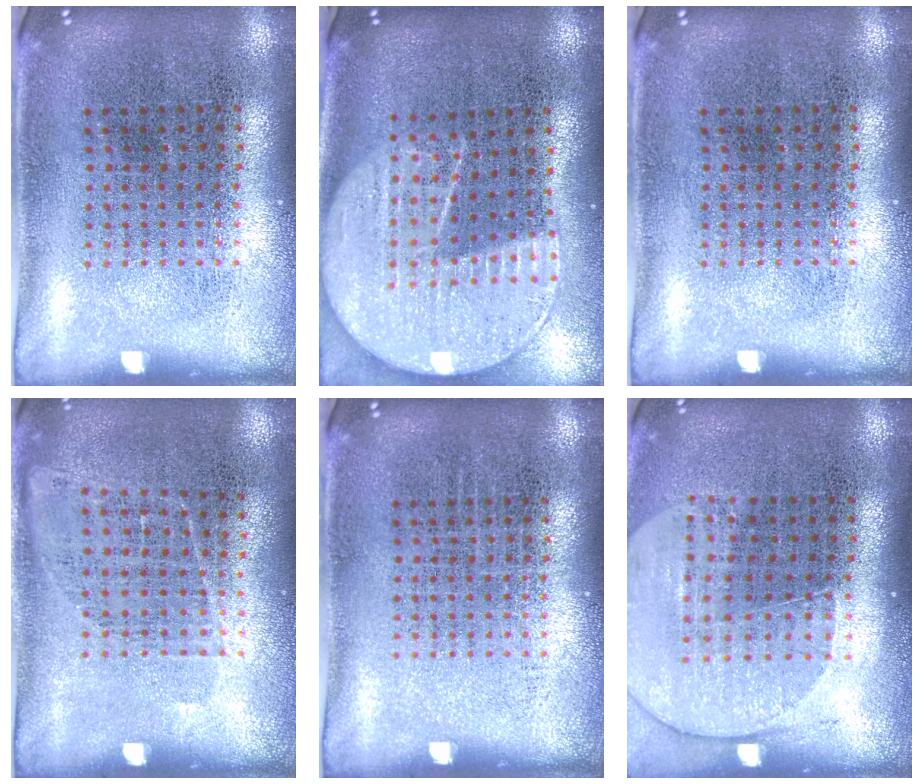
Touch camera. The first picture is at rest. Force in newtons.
{"total": 2.2, "press": 1.9, "slide": 1.0}
{"total": 0.0}
{"total": 1.0, "press": 0.8, "slide": 0.6}
{"total": 0.0}
{"total": 1.7, "press": 1.5, "slide": 0.7}